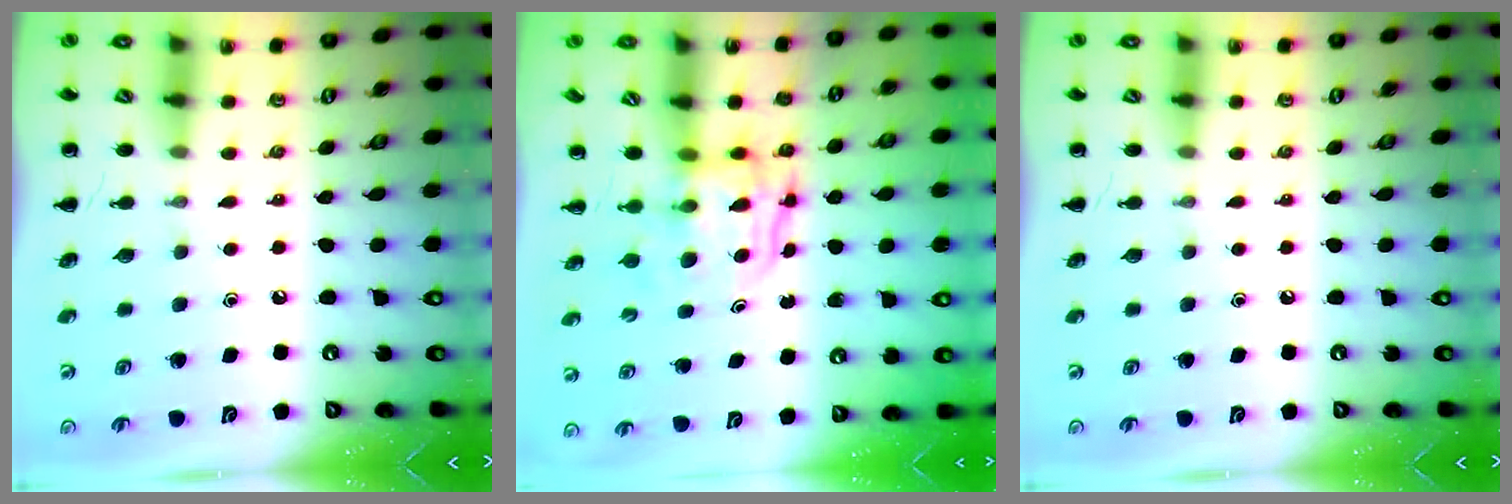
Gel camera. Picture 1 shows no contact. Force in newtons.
{"total": 3.8, "press": 3.8, "slide": 0.4}
{"total": 0.0}